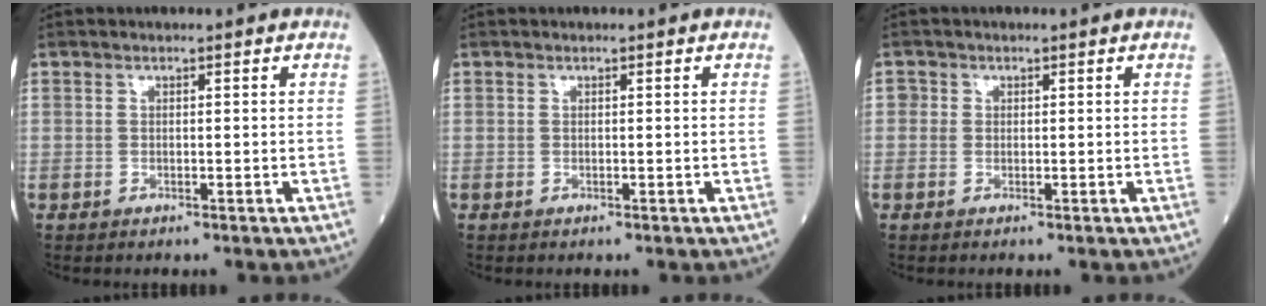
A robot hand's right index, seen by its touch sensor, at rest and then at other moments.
{"total": 0.0}
{"total": 1.2, "force": [0.1, 1.2, 0.3], "torque": [0.006, 0.003, -0.003]}